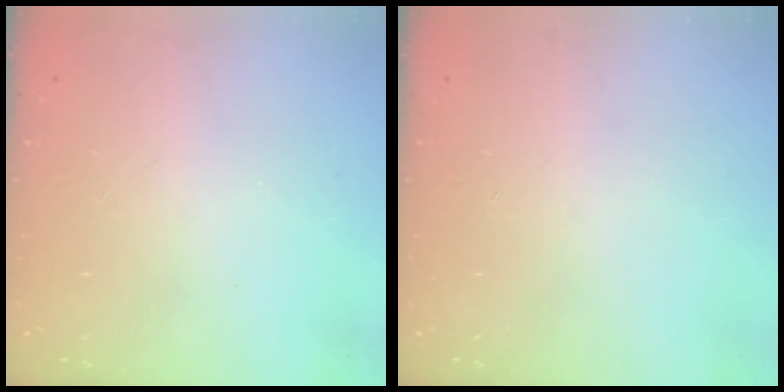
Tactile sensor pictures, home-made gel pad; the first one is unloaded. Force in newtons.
{"total": 0.0}